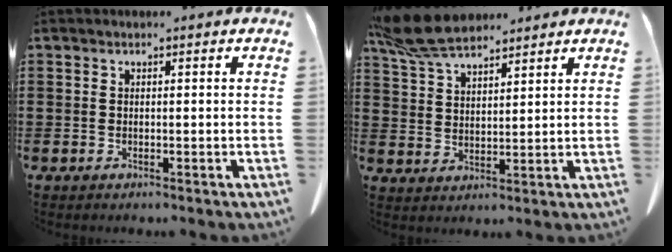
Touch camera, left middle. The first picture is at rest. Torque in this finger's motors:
{"motor_torque": [0.42, -0.02, 0.43, 0.15]}